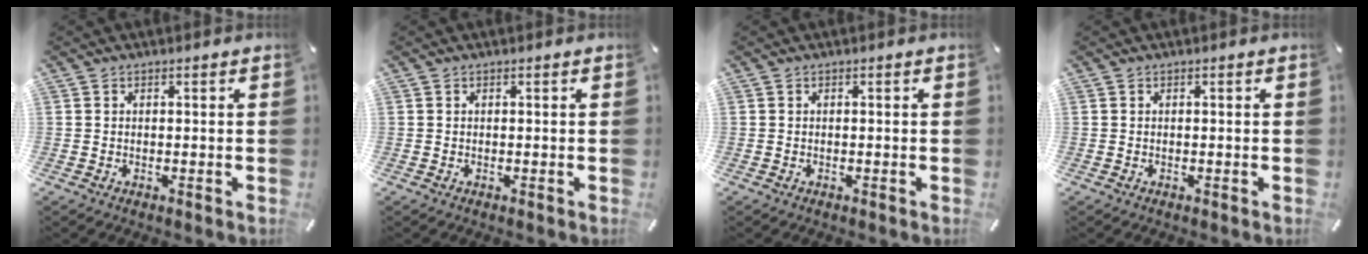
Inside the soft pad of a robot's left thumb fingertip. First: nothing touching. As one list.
[{"total": 0.0}, {"total": 0.0}, {"total": 0.0}]